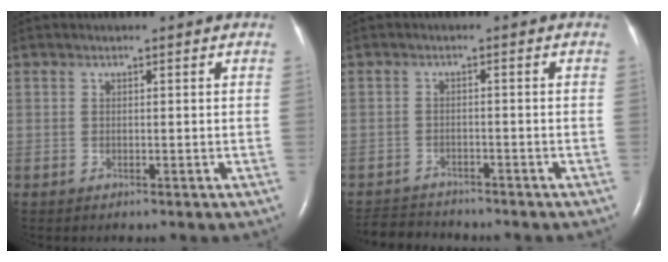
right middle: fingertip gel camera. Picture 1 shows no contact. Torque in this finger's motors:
{"motor_torque": [0.15, -0.16, -0.02, 0.00]}